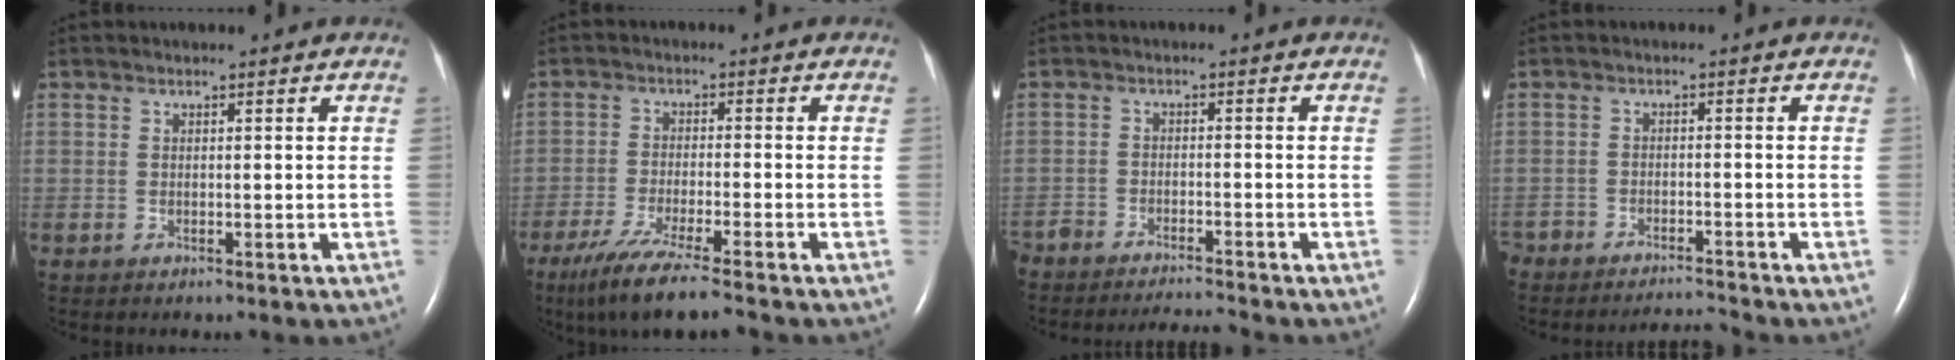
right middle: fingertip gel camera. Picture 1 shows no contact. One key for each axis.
{"total": 9.0, "fx": -7.2, "fy": -0.7, "fz": 5.4, "tx": -0.093, "ty": -0.031, "tz": -0.124}
{"total": 7.5, "fx": -7.3, "fy": 0.3, "fz": 1.7, "tx": -0.024, "ty": -0.004, "tz": -0.119}
{"total": 5.2, "fx": -5.2, "fy": 0.1, "fz": 0.1, "tx": 0.000, "ty": -0.003, "tz": -0.090}